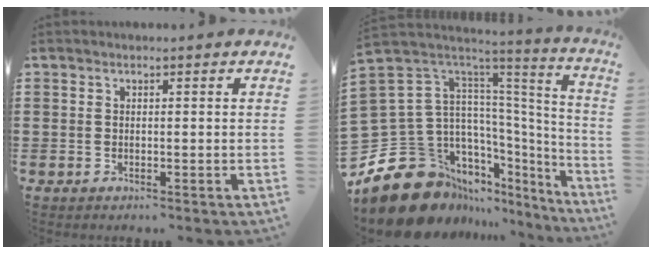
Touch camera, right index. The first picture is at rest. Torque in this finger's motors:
{"motor_torque": [-0.20, 0.26, 0.05, -0.21]}